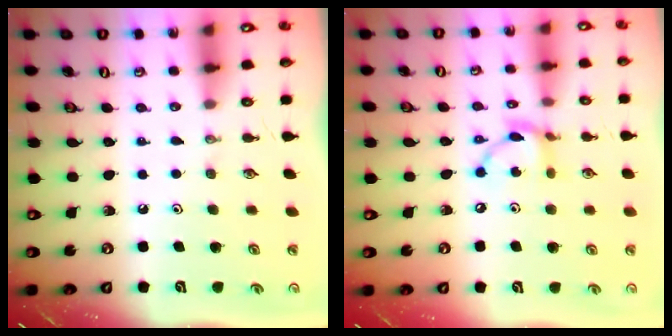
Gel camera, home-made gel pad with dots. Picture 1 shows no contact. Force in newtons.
{"total": 10.2, "press": 10.2, "slide": 0.9}